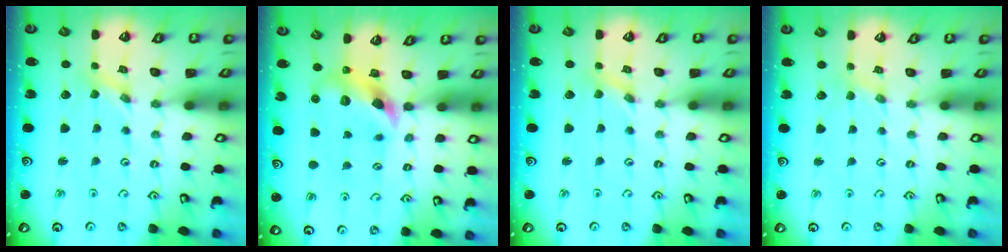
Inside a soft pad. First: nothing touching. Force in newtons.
{"total": 7.7, "press": 7.6, "slide": 0.6}
{"total": 0.0}
{"total": 1.2, "press": 1.2, "slide": 0.2}